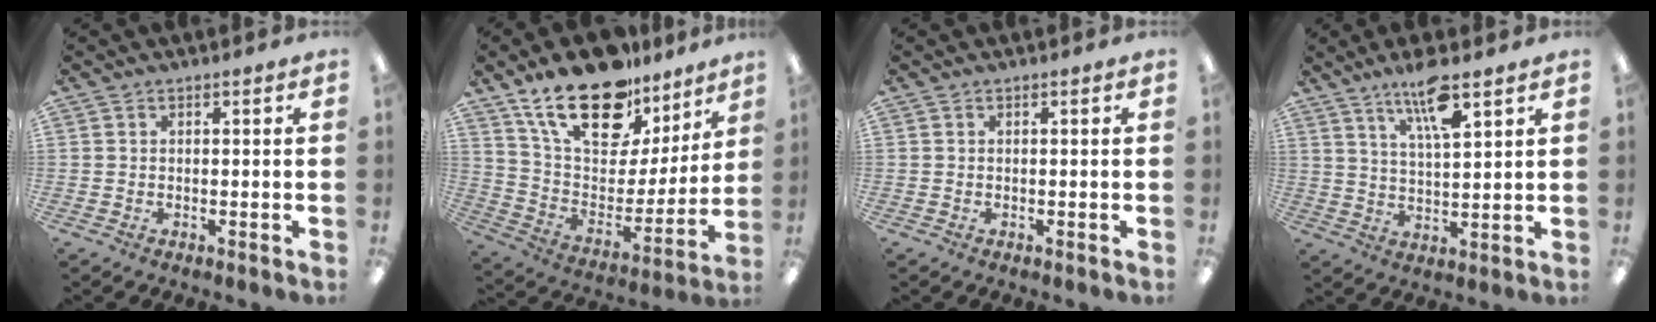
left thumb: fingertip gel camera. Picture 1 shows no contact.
{"total": 23.6, "force": [16.8, 11.1, 12.2], "torque": [-0.211, -0.103, 0.300]}
{"total": 0.0}
{"total": 9.5, "force": [6.8, 2.2, 6.2], "torque": [-0.113, -0.030, 0.116]}